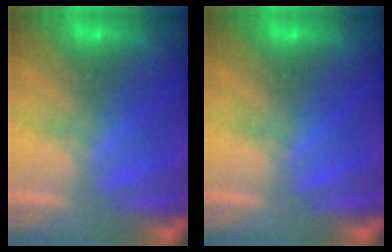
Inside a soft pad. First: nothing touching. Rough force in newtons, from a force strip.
{"total": 0.0}